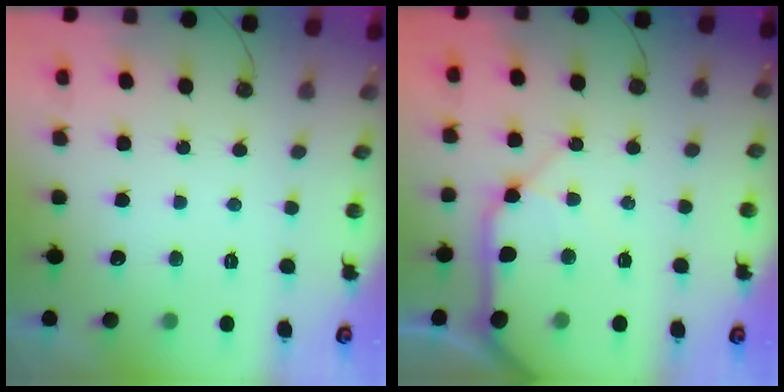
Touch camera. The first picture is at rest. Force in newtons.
{"total": 12.4, "press": 12.2, "slide": 1.9}